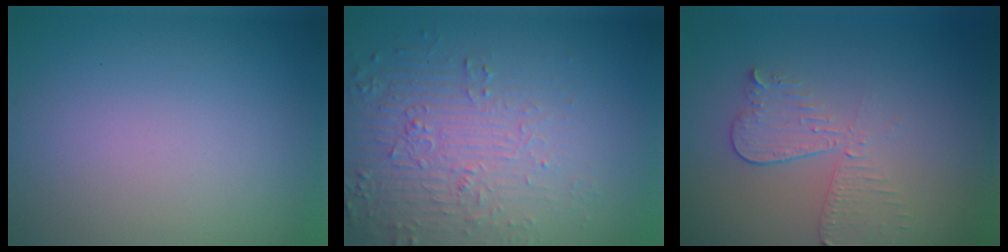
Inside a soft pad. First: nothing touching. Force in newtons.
{"total": 6.0, "press": 3.9, "slide": 4.6}
{"total": 3.0, "press": 2.7, "slide": 1.4}